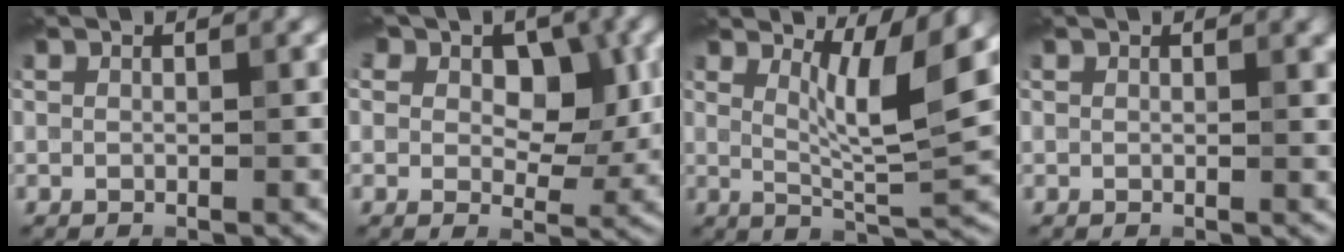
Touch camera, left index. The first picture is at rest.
{"total": 7.1, "force": [2.4, 5.0, 4.5], "torque": [-0.055, 0.006, 0.020]}
{"total": 5.7, "force": [2.4, 1.0, 5.1], "torque": [-0.083, -0.008, 0.042]}
{"total": 1.3, "force": [0.7, 0.4, 1.0], "torque": [-0.008, -0.001, 0.013]}